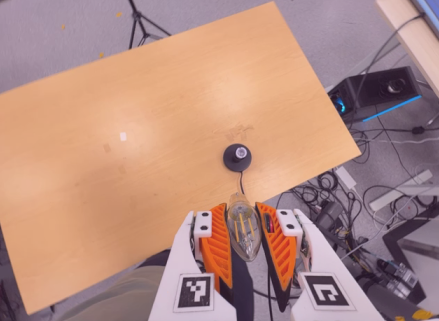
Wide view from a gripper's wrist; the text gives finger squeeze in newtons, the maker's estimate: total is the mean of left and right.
{"total": 21.8, "left": 24.3, "right": 19.3}